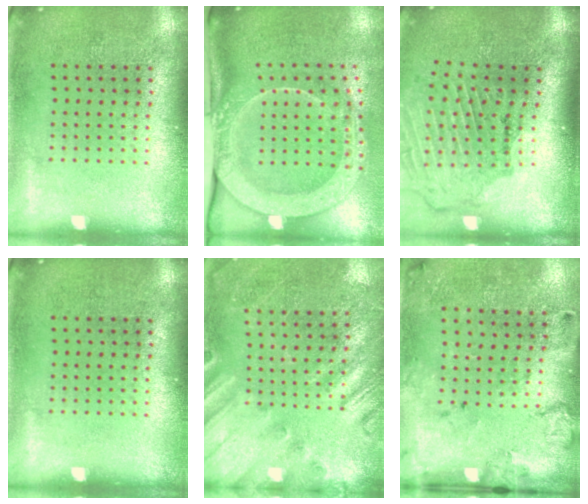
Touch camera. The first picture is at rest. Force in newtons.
{"total": 2.9, "press": 2.1, "slide": 2.0}
{"total": 1.9, "press": 1.8, "slide": 0.3}
{"total": 0.0}
{"total": 2.2, "press": 1.8, "slide": 1.2}
{"total": 2.1, "press": 1.4, "slide": 1.6}